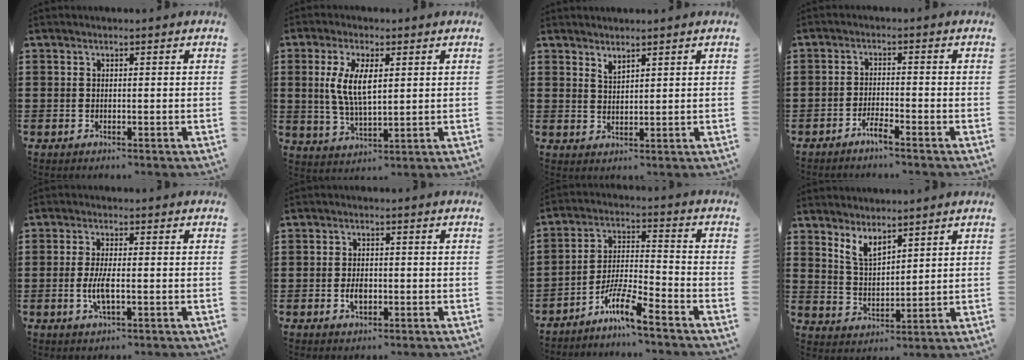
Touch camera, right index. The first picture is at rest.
{"total": 7.1, "force": [1.3, 3.0, 6.3], "torque": [-0.133, 0.007, 0.020]}
{"total": 1.7, "force": [1.7, 0.4, 0.4], "torque": [-0.010, 0.002, 0.031]}
{"total": 2.3, "force": [-2.0, -0.1, 1.1], "torque": [-0.028, 0.000, -0.041]}
{"total": 4.3, "force": [-0.9, 1.2, 4.0], "torque": [-0.090, -0.006, -0.022]}
{"total": 2.7, "force": [-0.6, 1.5, 2.2], "torque": [-0.041, 0.002, -0.010]}
{"total": 7.8, "force": [-6.1, 0.6, 4.9], "torque": [-0.106, -0.003, -0.119]}
{"total": 4.6, "force": [3.8, 1.6, 2.2], "torque": [-0.055, -0.005, 0.070]}